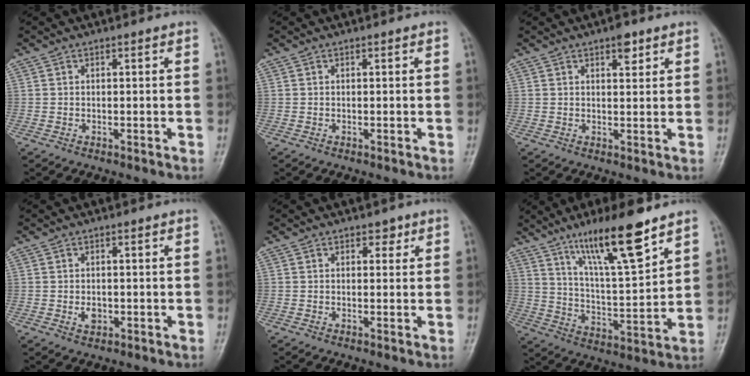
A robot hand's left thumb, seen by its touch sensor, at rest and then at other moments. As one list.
[{"total": 0.0}, {"total": 1.6, "force": [1.0, 0.7, 1.1], "torque": [-0.010, -0.003, 0.012]}, {"total": 2.3, "force": [-0.4, 1.7, 1.5], "torque": [-0.018, 0.000, -0.004]}, {"total": 2.0, "force": [1.1, 1.4, 1.0], "torque": [0.004, -0.003, 0.011]}, {"total": 15.2, "force": [10.2, 2.5, 11.1], "torque": [-0.183, -0.059, 0.187]}]